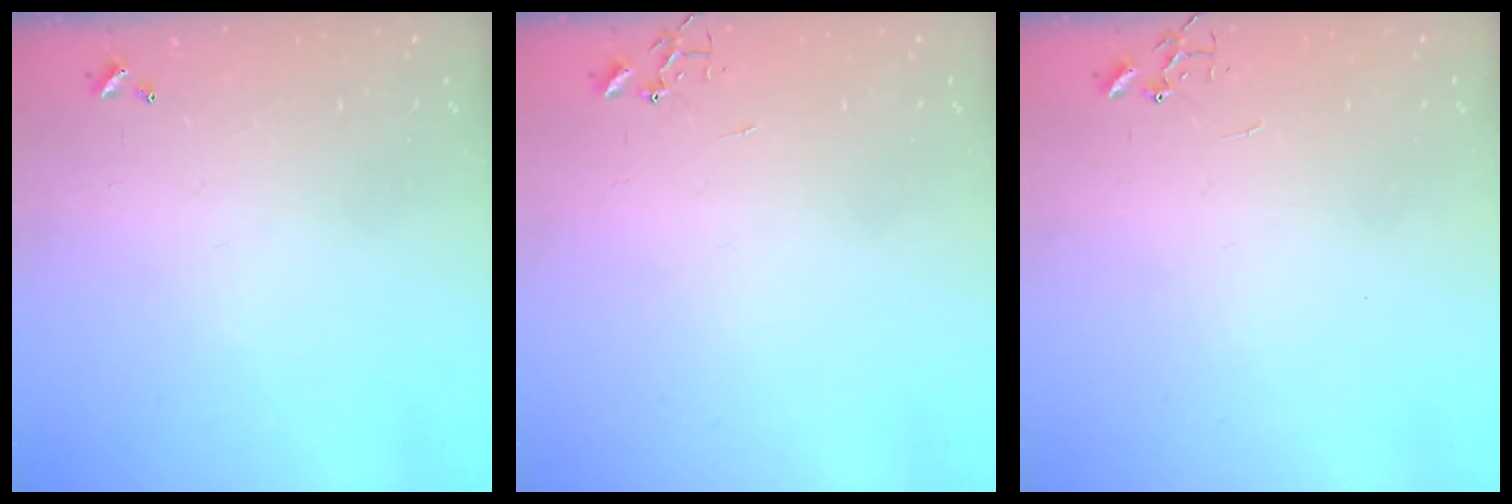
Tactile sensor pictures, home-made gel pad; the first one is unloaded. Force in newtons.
{"total": 0.0}
{"total": 0.0}